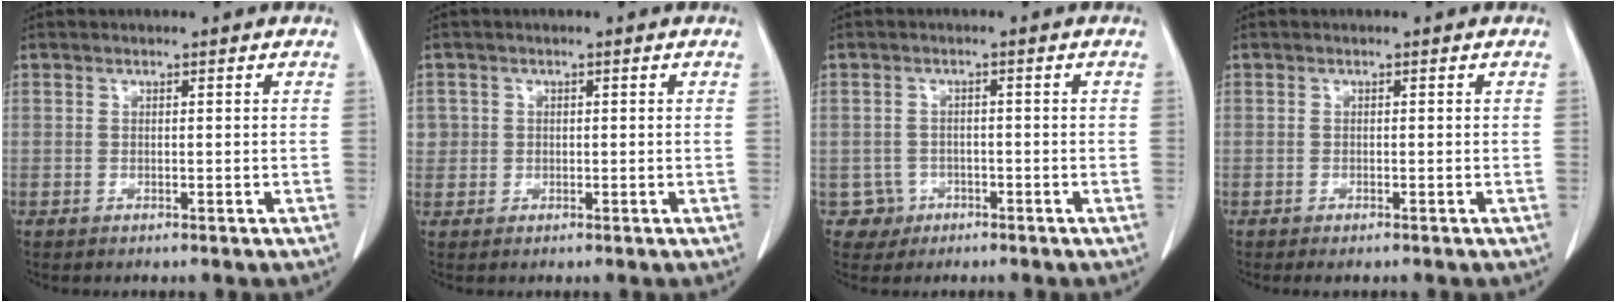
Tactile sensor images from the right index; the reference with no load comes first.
{"total": 2.0, "force": [0.3, 2.0, 0.0], "torque": [0.016, 0.007, 0.005]}
{"total": 3.3, "force": [-1.3, 3.0, -0.5], "torque": [0.019, 0.016, -0.020]}
{"total": 1.0, "force": [-0.8, 0.2, 0.6], "torque": [-0.009, -0.002, -0.008]}